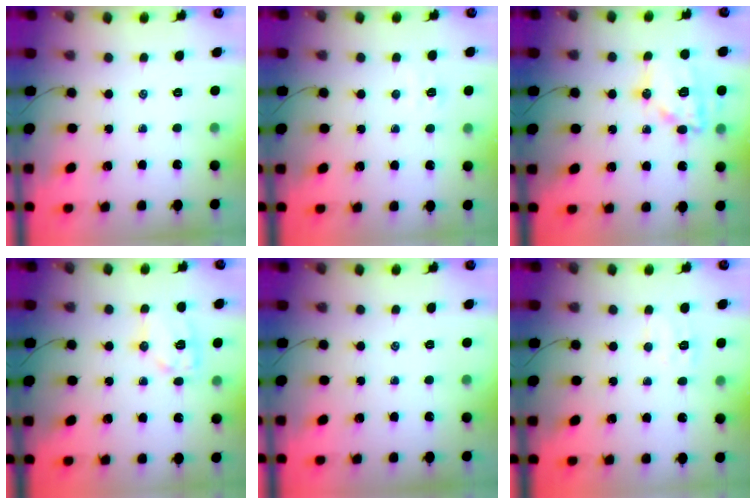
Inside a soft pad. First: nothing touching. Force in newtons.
{"total": 3.6, "press": 3.4, "slide": 1.1}
{"total": 14.7, "press": 14.6, "slide": 1.8}
{"total": 9.5, "press": 9.5, "slide": 0.2}
{"total": 0.0}
{"total": 5.5, "press": 5.4, "slide": 1.0}